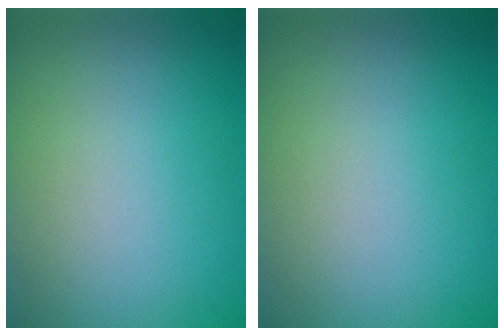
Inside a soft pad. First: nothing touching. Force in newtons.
{"total": 0.0}